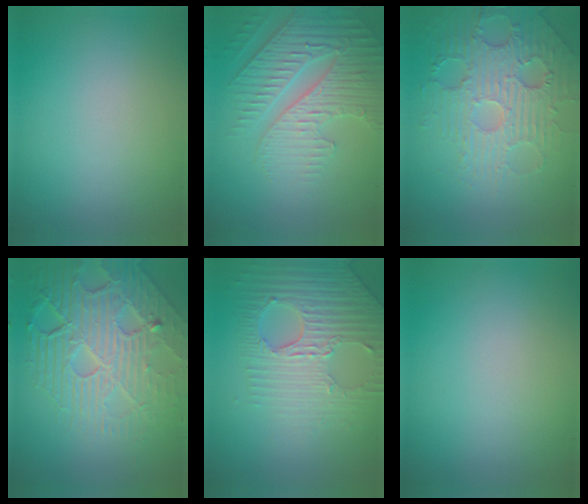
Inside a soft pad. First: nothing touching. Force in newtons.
{"total": 4.9, "press": 4.4, "slide": 2.0}
{"total": 4.8, "press": 4.3, "slide": 2.1}
{"total": 8.8, "press": 5.9, "slide": 6.5}
{"total": 4.0, "press": 3.8, "slide": 1.2}
{"total": 0.0}